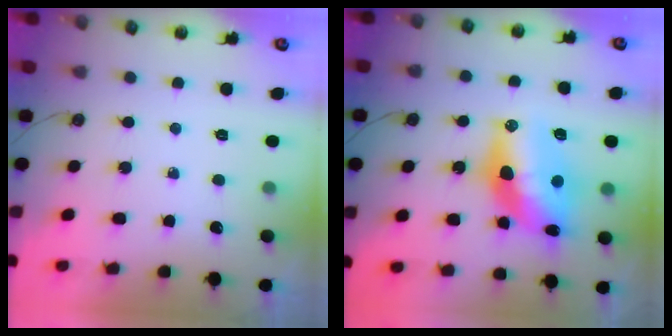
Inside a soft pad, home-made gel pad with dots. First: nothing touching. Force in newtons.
{"total": 16.4, "press": 16.2, "slide": 2.4}